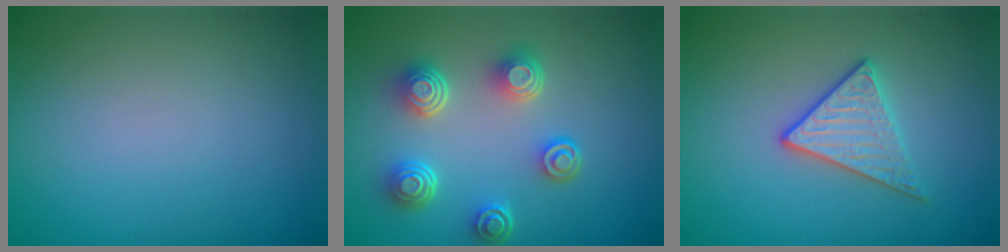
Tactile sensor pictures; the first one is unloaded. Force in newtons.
{"total": 5.0, "press": 3.8, "slide": 3.3}
{"total": 2.8, "press": 2.6, "slide": 1.0}